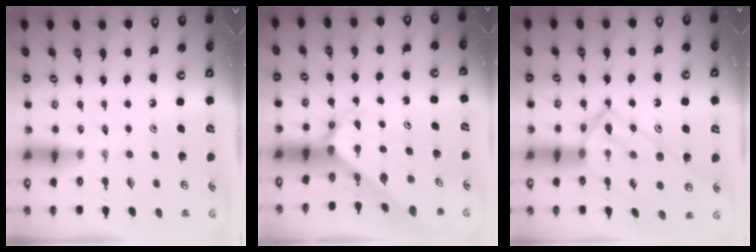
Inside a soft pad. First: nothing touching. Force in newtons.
{"total": 2.2, "press": 2.2, "slide": 0.2}
{"total": 15.6, "press": 15.6, "slide": 0.6}